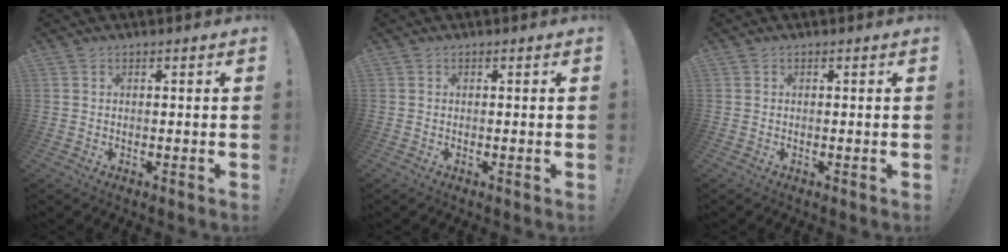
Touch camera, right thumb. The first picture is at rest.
{"total": 0.0}
{"total": 0.0}